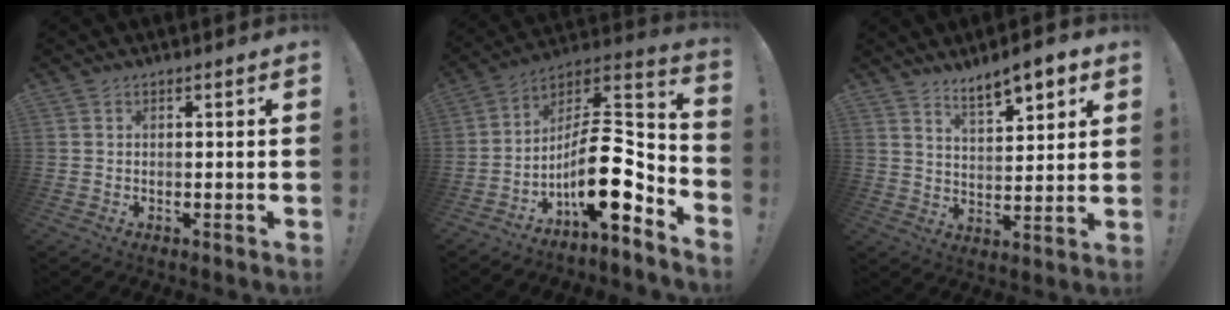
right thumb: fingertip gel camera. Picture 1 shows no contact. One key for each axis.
{"total": 17.9, "fx": -5.1, "fy": 7.0, "fz": 15.7, "tx": -0.256, "ty": 0.007, "tz": -0.086}
{"total": 8.6, "fx": 6.6, "fy": 2.5, "fz": 4.9, "tx": -0.069, "ty": -0.044, "tz": 0.115}